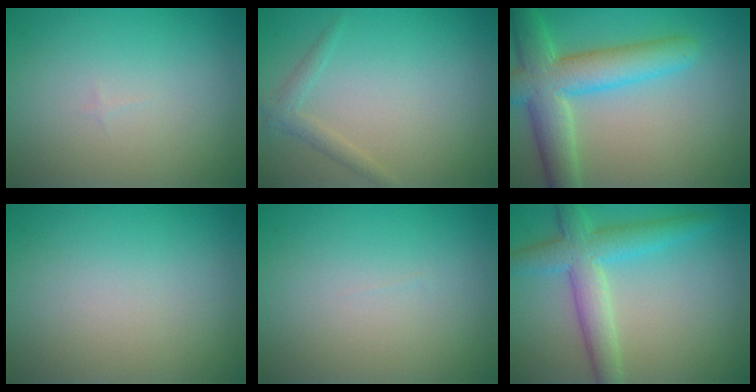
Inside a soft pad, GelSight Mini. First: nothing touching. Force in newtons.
{"total": 1.4, "press": 1.4, "slide": 0.1}
{"total": 7.3, "press": 7.2, "slide": 0.4}
{"total": 0.0}
{"total": 0.0}
{"total": 5.1, "press": 5.1, "slide": 0.1}